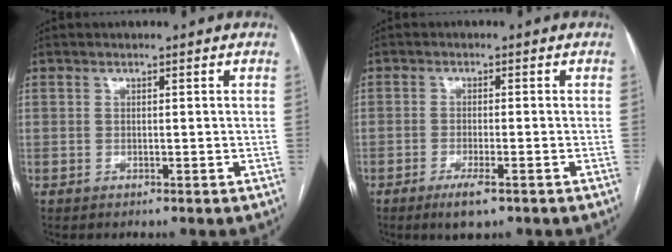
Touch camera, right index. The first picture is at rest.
{"total": 3.8, "force": [-2.3, 0.8, 3.0], "torque": [-0.057, -0.006, -0.037]}